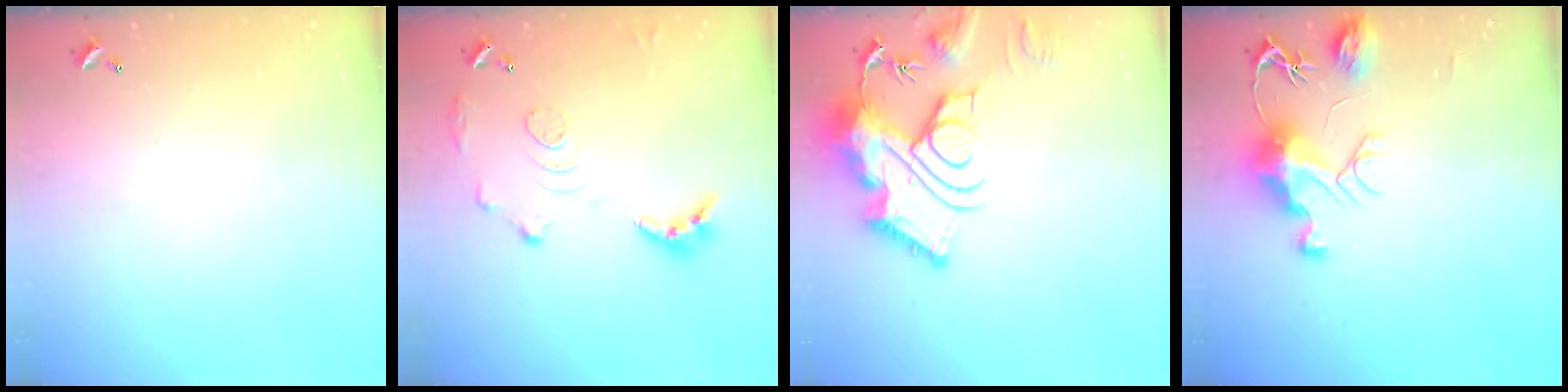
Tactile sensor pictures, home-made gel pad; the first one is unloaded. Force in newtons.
{"total": 12.5, "press": 12.4, "slide": 1.1}
{"total": 18.5, "press": 18.4, "slide": 1.9}
{"total": 9.9, "press": 9.8, "slide": 1.0}